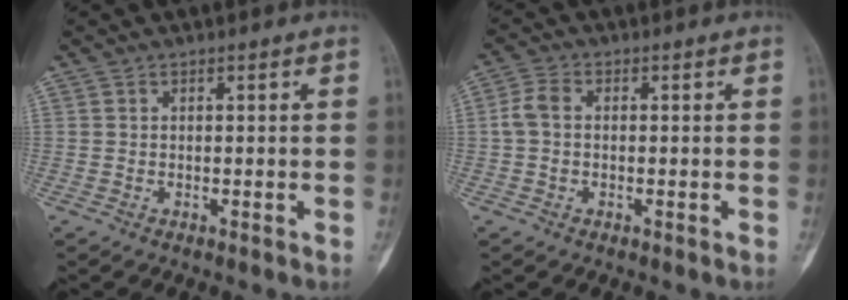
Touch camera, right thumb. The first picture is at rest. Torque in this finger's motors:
{"motor_torque": [0.82, 0.38, 0.17, -0.25, 0.04]}